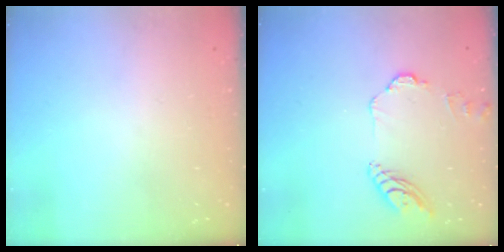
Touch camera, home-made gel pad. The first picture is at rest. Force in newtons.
{"total": 10.4, "press": 10.3, "slide": 0.9}